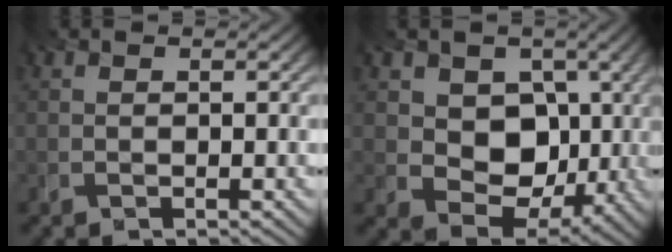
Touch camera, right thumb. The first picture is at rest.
{"total": 11.2, "force": [1.3, 9.0, 6.6], "torque": [-0.129, -0.003, 0.011]}